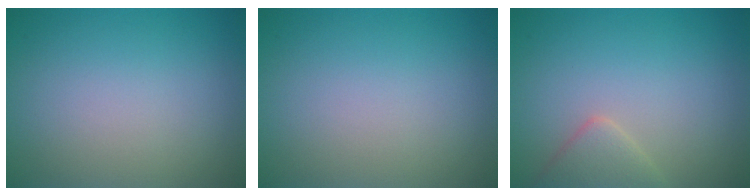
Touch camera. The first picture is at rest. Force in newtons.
{"total": 0.0}
{"total": 2.3, "press": 2.3, "slide": 0.1}